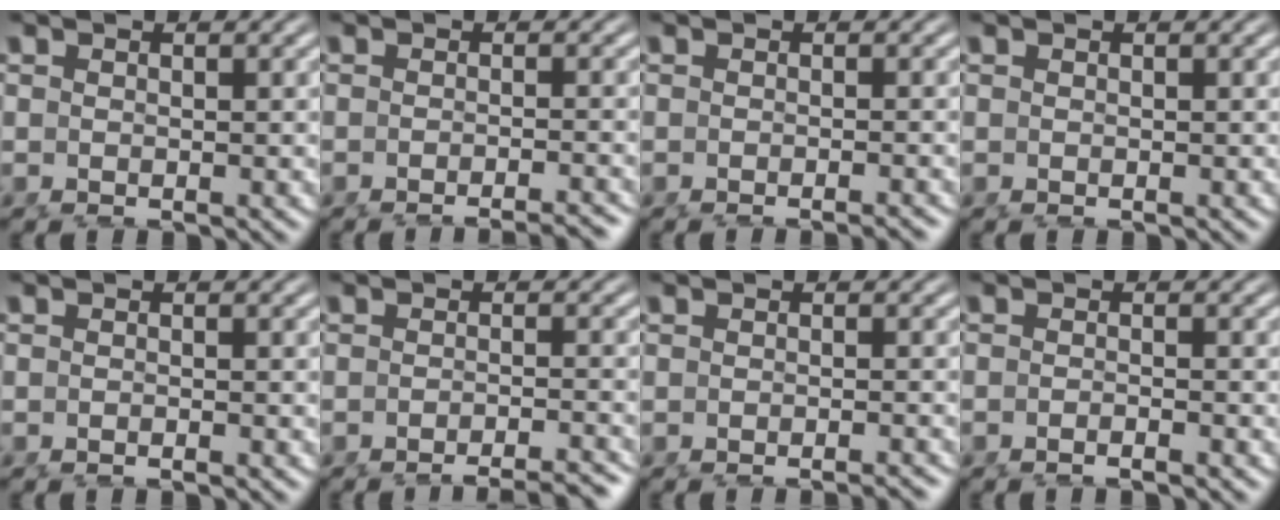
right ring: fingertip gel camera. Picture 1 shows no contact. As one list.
[{"total": 4.6, "force": [-4.4, 0.3, 1.4], "torque": [-0.008, -0.005, -0.067]}, {"total": 1.8, "force": [-1.7, -0.2, 0.7], "torque": [-0.006, 0.000, -0.026]}, {"total": 0.0}, {"total": 0.9, "force": [-0.8, -0.4, 0.2], "torque": [-0.003, 0.000, -0.014]}, {"total": 7.2, "force": [-6.8, 0.9, 2.2], "torque": [-0.013, -0.011, -0.102]}, {"total": 2.3, "force": [-2.2, -0.2, 0.7], "torque": [-0.007, -0.001, -0.033]}, {"total": 1.7, "force": [-1.6, -0.3, 0.5], "torque": [-0.008, 0.001, -0.030]}]